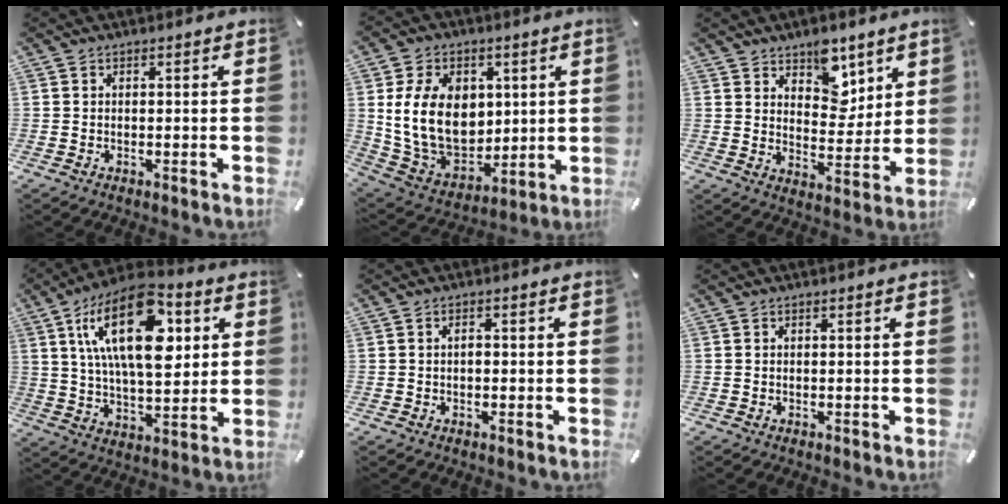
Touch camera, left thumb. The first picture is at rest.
{"total": 17.4, "force": [3.0, 13.3, 10.8], "torque": [-0.227, -0.014, 0.055]}
{"total": 10.0, "force": [6.7, 6.2, 4.1], "torque": [-0.036, -0.047, 0.118]}
{"total": 22.3, "force": [7.9, 11.2, 17.6], "torque": [-0.321, -0.018, 0.123]}
{"total": 1.2, "force": [-0.2, 0.6, 1.0], "torque": [-0.020, 0.002, -0.005]}
{"total": 0.0}